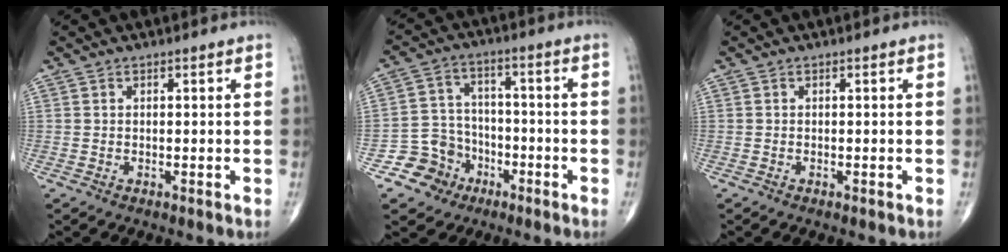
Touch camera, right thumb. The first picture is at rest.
{"total": 8.7, "force": [-4.7, 7.2, 1.3], "torque": [0.016, 0.047, -0.083]}
{"total": 0.0}